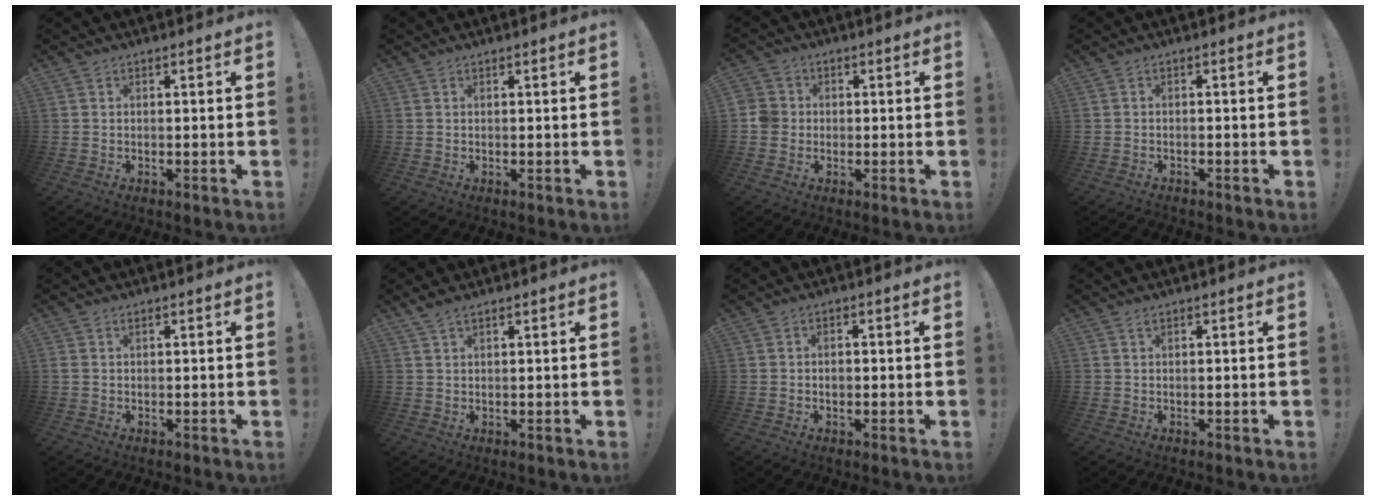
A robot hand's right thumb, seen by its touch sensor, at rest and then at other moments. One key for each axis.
{"total": 0.0}
{"total": 4.7, "fx": -0.6, "fy": 4.4, "fz": 1.6, "tx": -0.032, "ty": 0.013, "tz": -0.009}
{"total": 1.1, "fx": -1.1, "fy": 0.1, "fz": 0.0, "tx": -0.004, "ty": 0.005, "tz": -0.019}
{"total": 0.8, "fx": 0.5, "fy": 0.2, "fz": 0.7, "tx": -0.014, "ty": 0.003, "tz": 0.008}
{"total": 2.5, "fx": 1.9, "fy": 0.7, "fz": 1.4, "tx": -0.030, "ty": -0.005, "tz": 0.035}
{"total": 1.2, "fx": -0.6, "fy": 0.8, "fz": 0.6, "tx": -0.014, "ty": 0.006, "tz": -0.011}
{"total": 0.6, "fx": 0.4, "fy": 0.2, "fz": 0.4, "tx": -0.008, "ty": 0.001, "tz": 0.007}